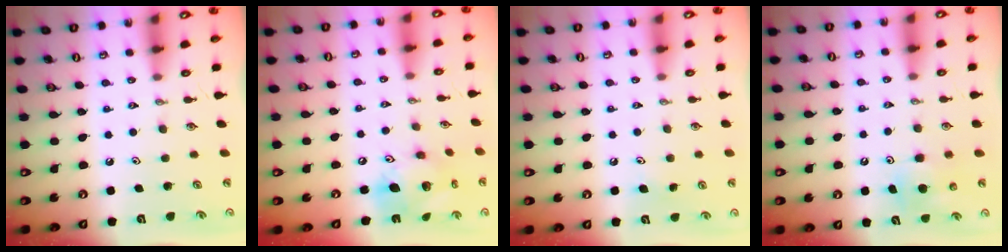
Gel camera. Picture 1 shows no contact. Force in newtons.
{"total": 15.1, "press": 14.8, "slide": 3.1}
{"total": 5.2, "press": 5.0, "slide": 1.5}
{"total": 5.5, "press": 5.4, "slide": 0.9}